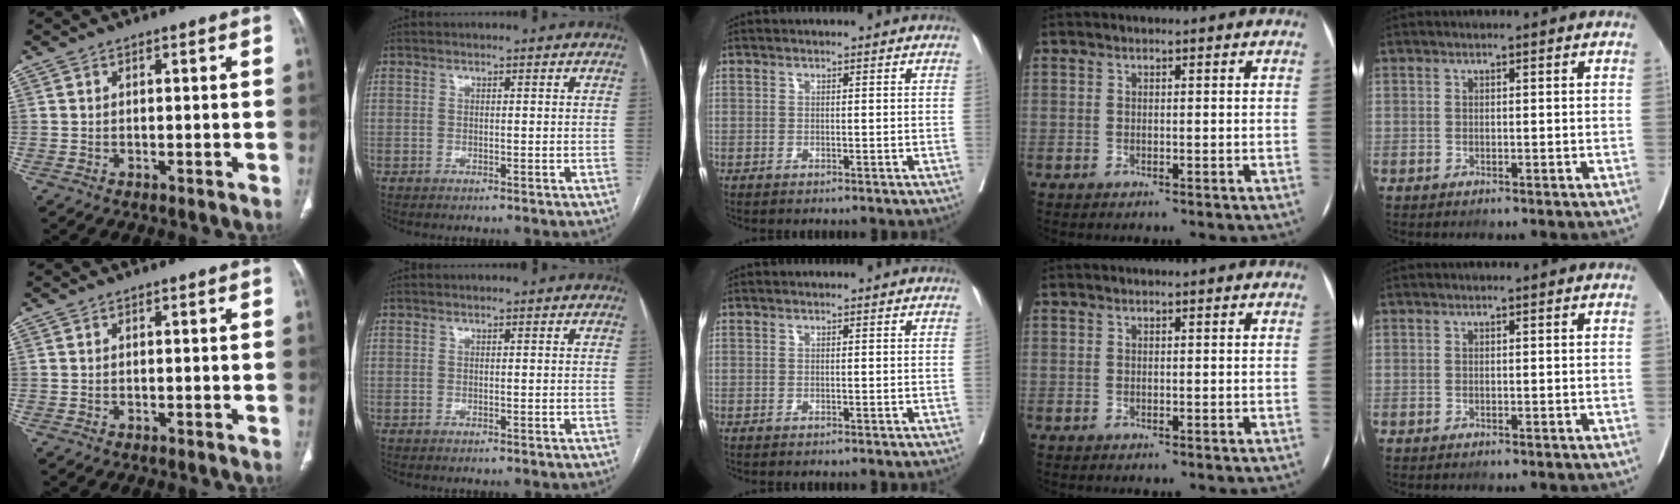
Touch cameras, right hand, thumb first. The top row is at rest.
{}